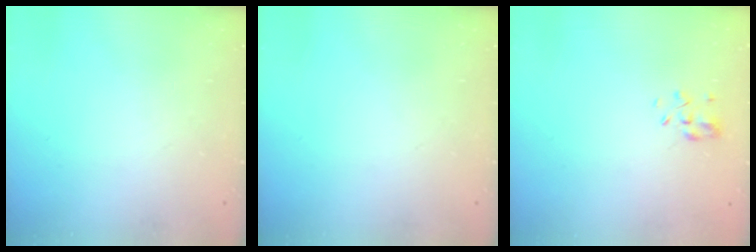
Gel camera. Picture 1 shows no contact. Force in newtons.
{"total": 0.0}
{"total": 4.3, "press": 4.0, "slide": 1.7}